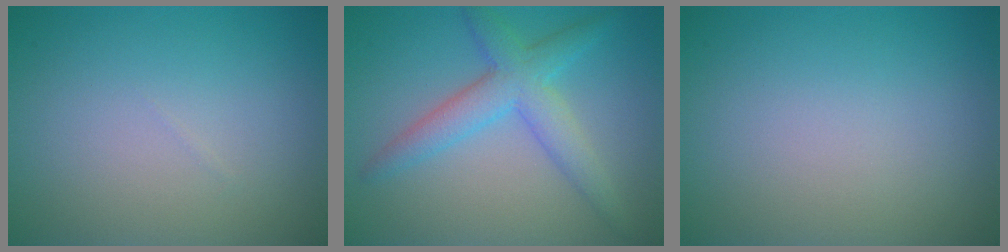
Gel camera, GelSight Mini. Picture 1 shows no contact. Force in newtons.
{"total": 4.4, "press": 4.4, "slide": 0.0}
{"total": 0.0}